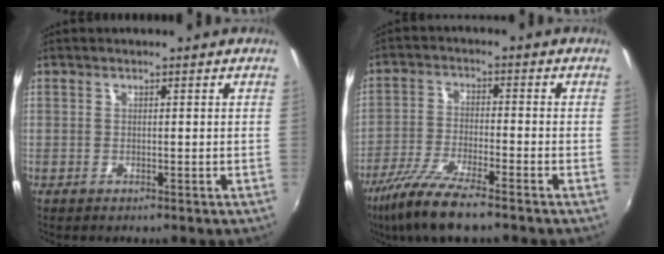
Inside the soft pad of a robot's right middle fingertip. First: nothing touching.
{"total": 10.7, "force": [-8.2, 1.1, 6.8], "torque": [-0.153, -0.027, -0.156]}